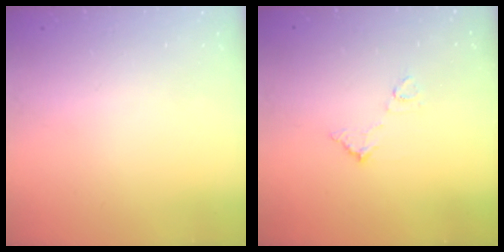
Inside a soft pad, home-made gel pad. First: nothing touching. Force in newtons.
{"total": 6.3, "press": 6.3, "slide": 0.3}